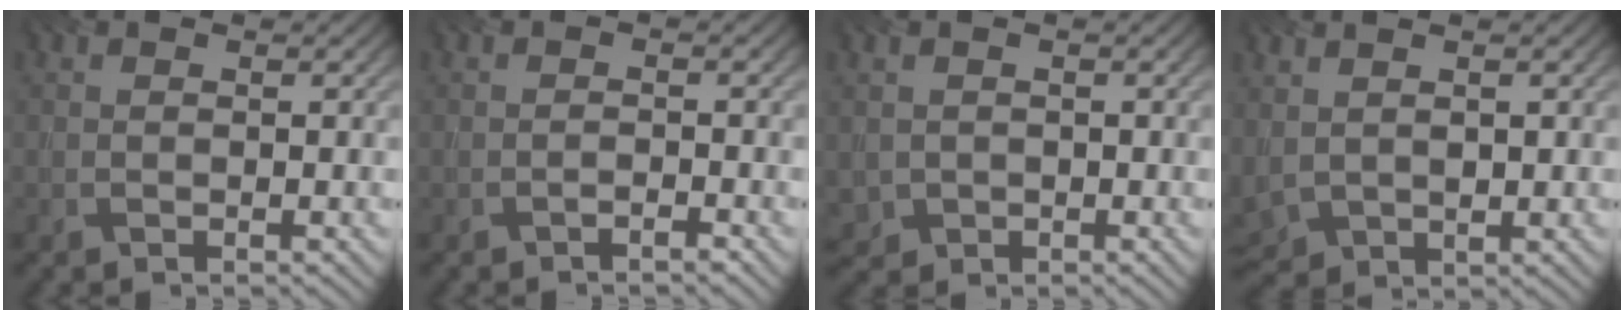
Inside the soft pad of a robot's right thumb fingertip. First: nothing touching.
{"total": 1.2, "force": [-0.9, 0.2, 0.7], "torque": [-0.012, 0.002, -0.017]}
{"total": 1.9, "force": [-0.1, 1.8, 0.2], "torque": [-0.016, -0.013, -0.001]}
{"total": 4.0, "force": [0.7, 2.8, 2.8], "torque": [-0.081, -0.010, 0.024]}